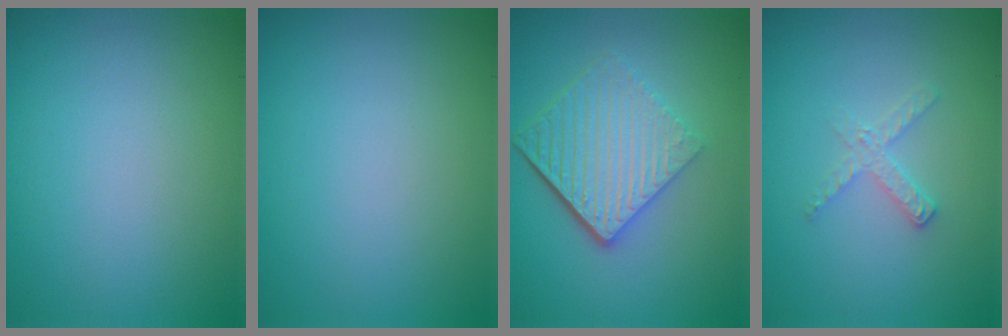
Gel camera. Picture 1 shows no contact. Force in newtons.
{"total": 0.0}
{"total": 6.2, "press": 4.1, "slide": 4.6}
{"total": 1.7, "press": 1.7, "slide": 0.2}